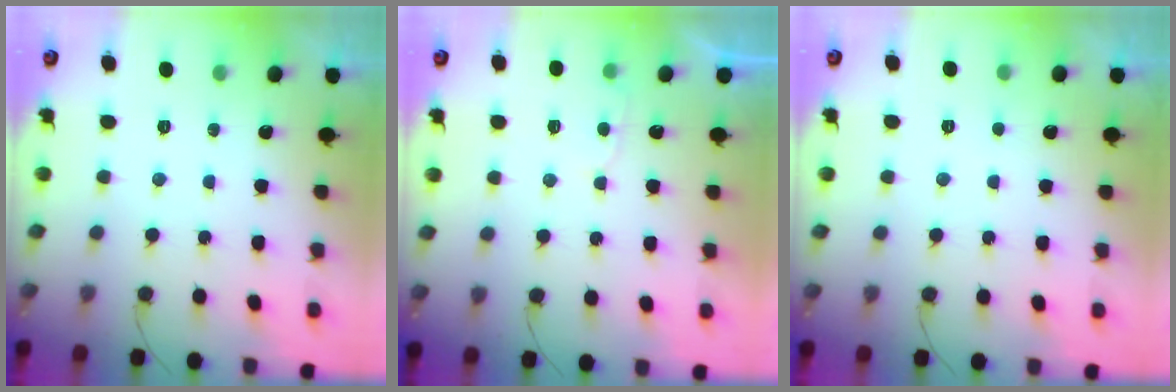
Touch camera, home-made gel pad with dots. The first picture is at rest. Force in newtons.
{"total": 2.7, "press": 2.7, "slide": 0.3}
{"total": 1.4, "press": 1.4, "slide": 0.2}